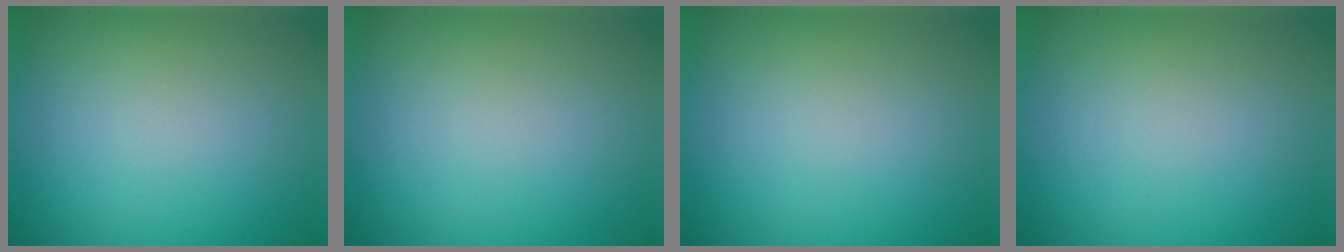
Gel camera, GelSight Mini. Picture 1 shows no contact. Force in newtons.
{"total": 0.0}
{"total": 0.0}
{"total": 0.0}